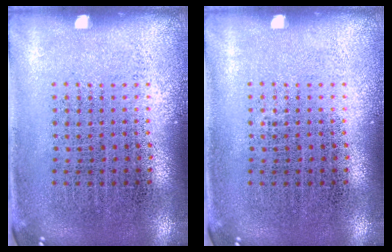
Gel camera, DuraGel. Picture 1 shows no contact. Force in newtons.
{"total": 0.0}